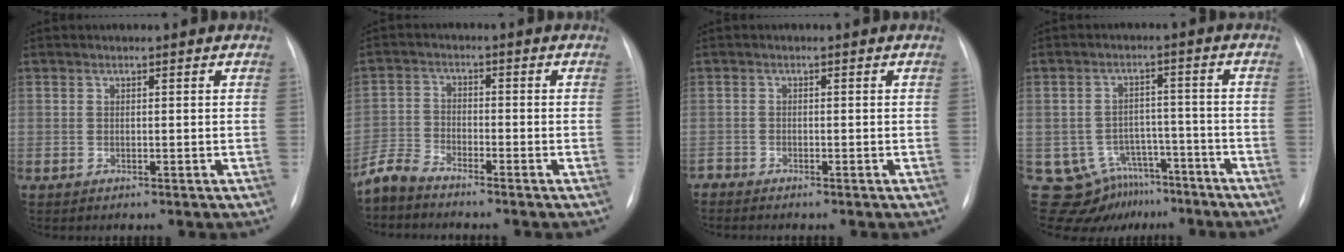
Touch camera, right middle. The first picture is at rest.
{"total": 4.1, "force": [-4.1, 0.3, 0.7], "torque": [-0.019, -0.018, -0.084]}
{"total": 1.1, "force": [-1.1, 0.0, -0.1], "torque": [0.000, -0.005, -0.020]}
{"total": 9.4, "force": [-6.6, 6.7, 0.7], "torque": [-0.013, 0.040, -0.084]}